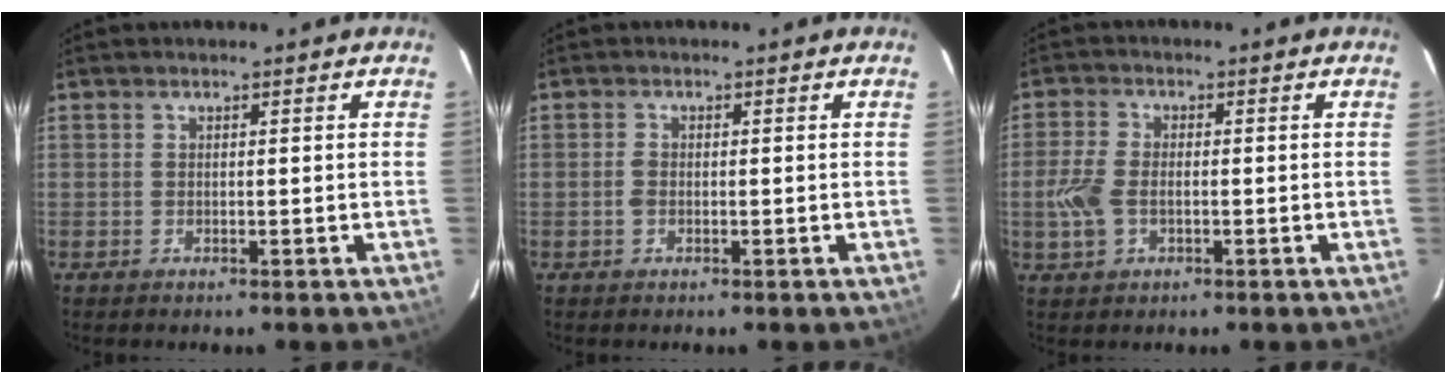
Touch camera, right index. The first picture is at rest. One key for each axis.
{"total": 1.4, "fx": -0.4, "fy": 0.9, "fz": 0.9, "tx": -0.020, "ty": 0.003, "tz": -0.010}
{"total": 5.8, "fx": -1.3, "fy": 3.6, "fz": 4.3, "tx": -0.104, "ty": 0.001, "tz": -0.024}